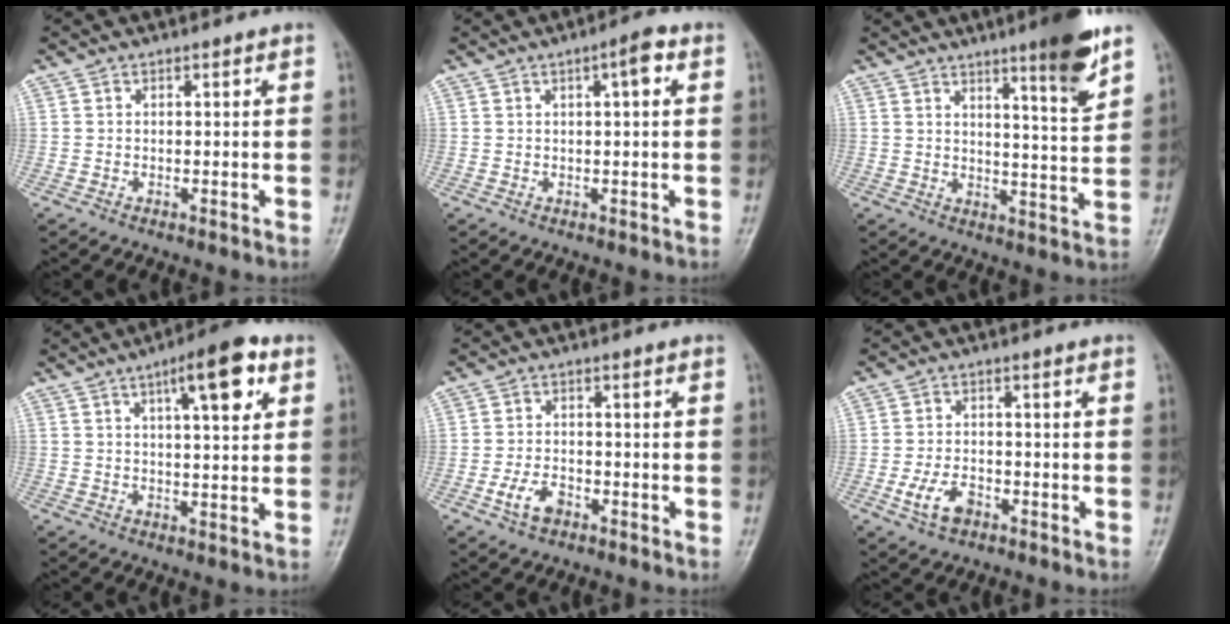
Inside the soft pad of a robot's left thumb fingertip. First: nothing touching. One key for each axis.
{"total": 3.6, "fx": 1.2, "fy": 0.8, "fz": 3.3, "tx": -0.050, "ty": 0.008, "tz": 0.015}
{"total": 10.0, "fx": 6.4, "fy": 0.7, "fz": 7.6, "tx": -0.100, "ty": -0.046, "tz": 0.092}
{"total": 10.7, "fx": 4.7, "fy": 3.1, "fz": 9.0, "tx": -0.118, "ty": -0.007, "tz": 0.066}
{"total": 4.6, "fx": -2.3, "fy": 2.7, "fz": 2.8, "tx": -0.052, "ty": 0.016, "tz": -0.044}
{"total": 5.4, "fx": -2.5, "fy": 3.3, "fz": 3.5, "tx": -0.066, "ty": 0.013, "tz": -0.044}